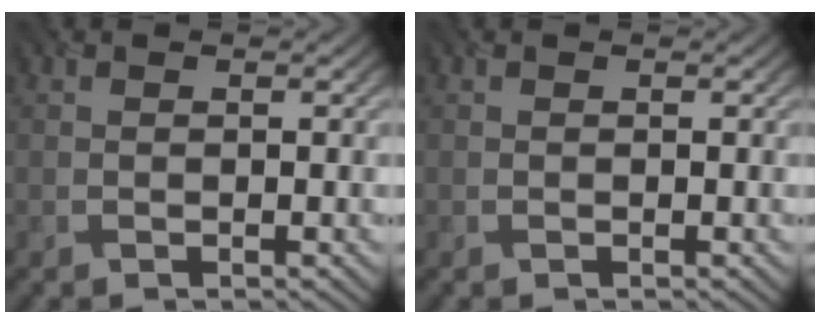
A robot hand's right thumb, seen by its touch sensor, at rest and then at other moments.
{"total": 0.0}